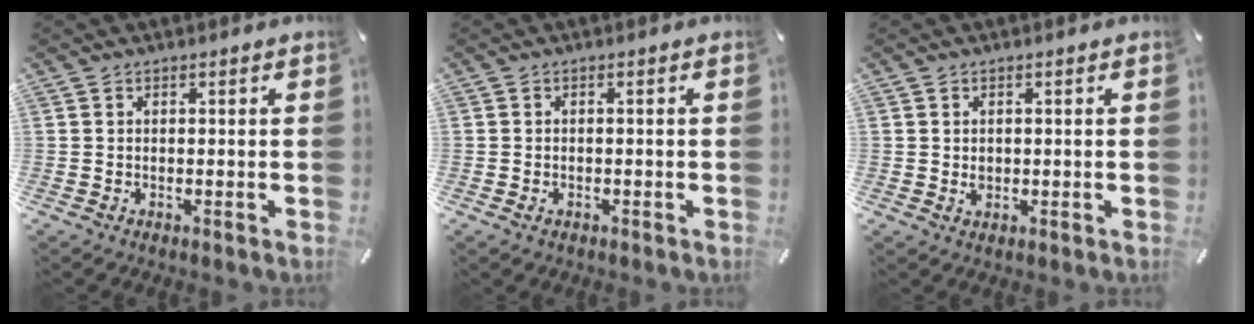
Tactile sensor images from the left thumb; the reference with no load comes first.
{"total": 1.2, "force": [-0.7, 0.7, 0.8], "torque": [-0.015, 0.003, -0.012]}
{"total": 1.5, "force": [0.1, 1.3, 0.8], "torque": [-0.009, 0.002, 0.000]}